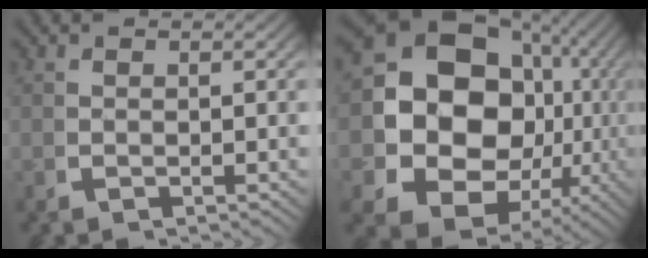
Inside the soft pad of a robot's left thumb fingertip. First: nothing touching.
{"total": 21.2, "force": [-1.0, 15.9, 13.9], "torque": [-0.268, -0.069, -0.003]}